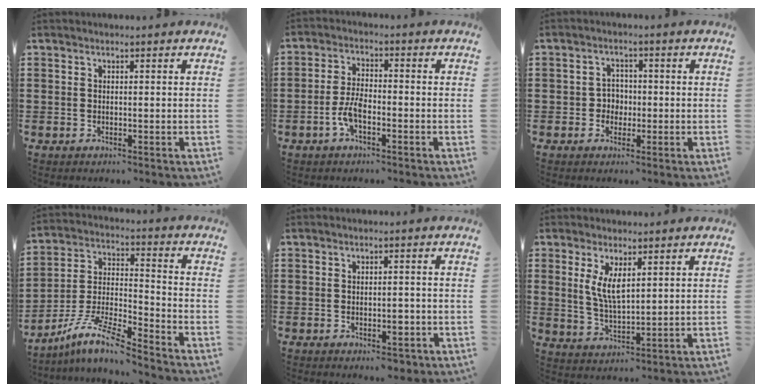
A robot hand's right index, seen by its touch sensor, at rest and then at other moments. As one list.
[{"total": 4.5, "force": [-2.0, 1.7, 3.7], "torque": [-0.091, -0.003, -0.044]}, {"total": 2.6, "force": [-0.5, 2.4, 1.0], "torque": [-0.027, 0.006, -0.014]}, {"total": 9.6, "force": [-8.3, 0.7, 4.8], "torque": [-0.106, 0.005, -0.168]}, {"total": 2.7, "force": [-1.2, 1.2, 2.1], "torque": [-0.037, 0.004, -0.022]}, {"total": 5.2, "force": [1.9, 1.9, 4.4], "torque": [-0.092, 0.002, 0.033]}]